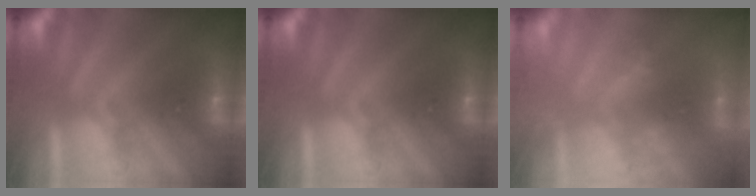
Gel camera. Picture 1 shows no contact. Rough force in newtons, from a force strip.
{"total": 0.0}
{"total": 1.9}